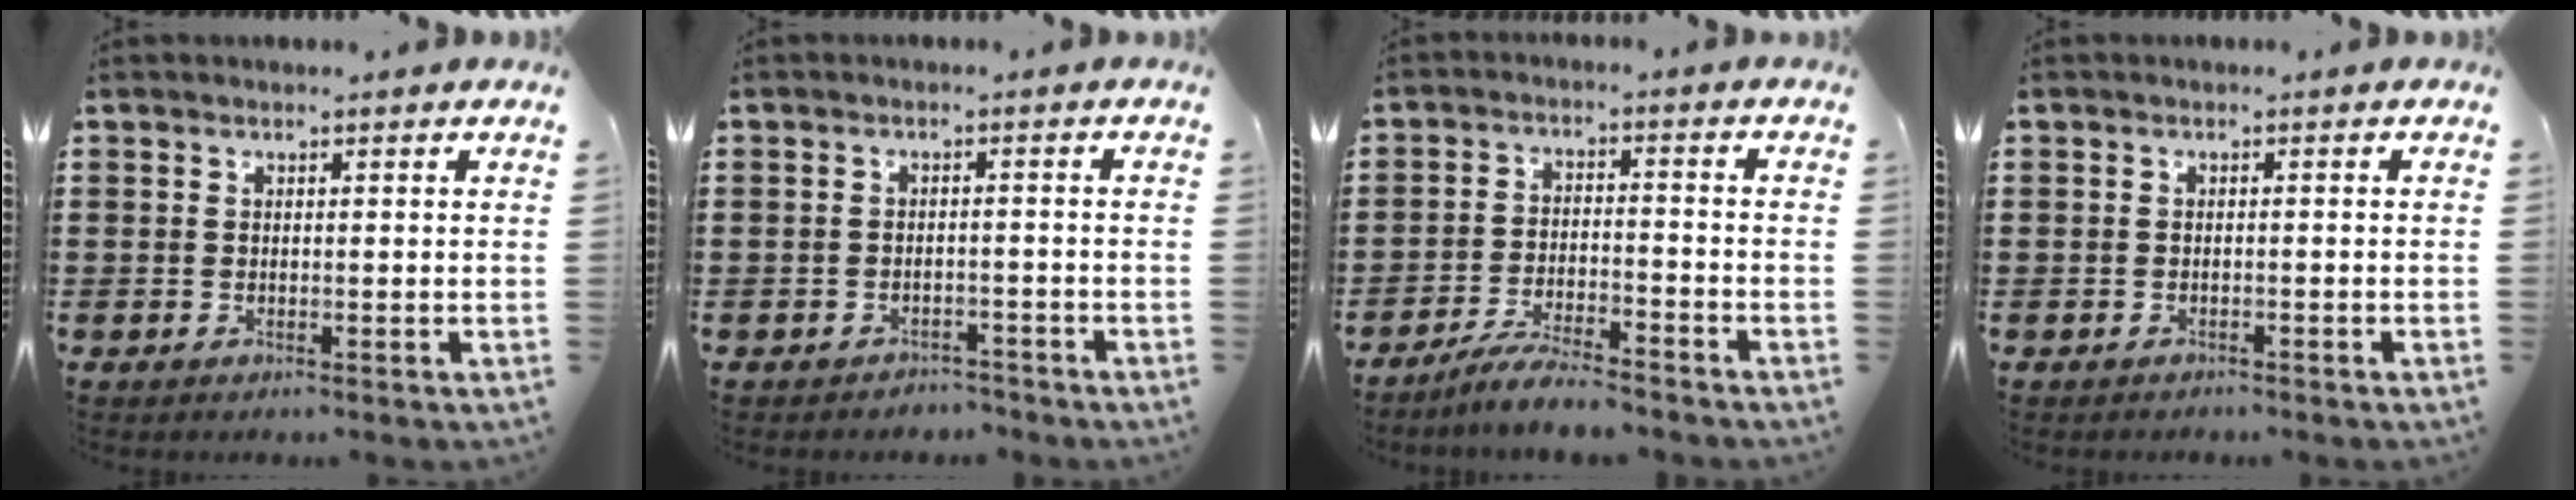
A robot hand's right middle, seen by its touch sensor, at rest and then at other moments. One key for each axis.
{"total": 2.0, "fx": -2.0, "fy": 0.3, "fz": -0.3, "tx": -0.003, "ty": -0.001, "tz": -0.045}
{"total": 5.7, "fx": -5.3, "fy": 0.1, "fz": 2.0, "tx": -0.046, "ty": -0.008, "tz": -0.103}
{"total": 0.9, "fx": -0.9, "fy": 0.2, "fz": -0.1, "tx": 0.000, "ty": 0.000, "tz": -0.019}